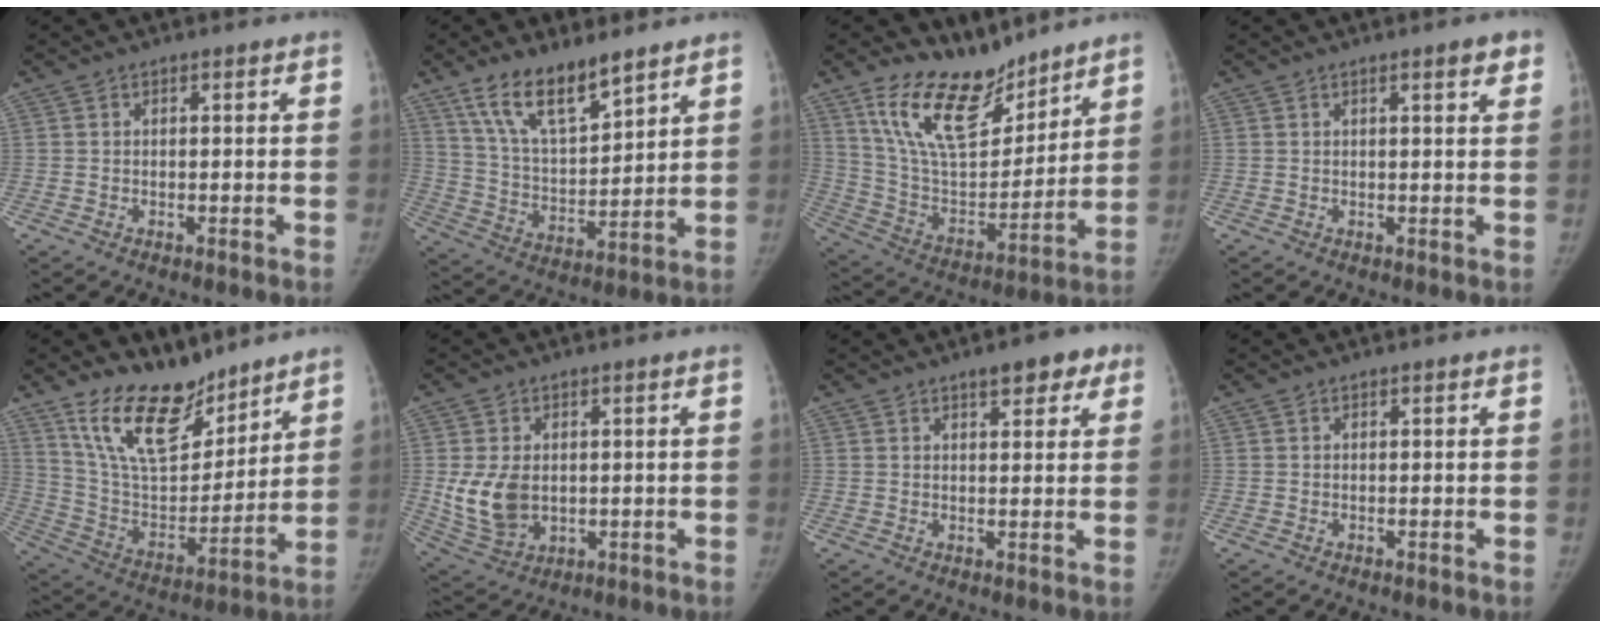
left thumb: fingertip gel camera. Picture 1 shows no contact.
{"total": 13.9, "force": [9.7, 5.0, 8.5], "torque": [-0.129, -0.057, 0.191]}
{"total": 18.5, "force": [13.8, 7.9, 9.4], "torque": [-0.122, -0.082, 0.262]}
{"total": 3.0, "force": [1.8, 0.4, 2.4], "torque": [-0.026, -0.007, 0.022]}
{"total": 18.8, "force": [13.8, 8.4, 9.5], "torque": [-0.121, -0.083, 0.259]}
{"total": 9.5, "force": [0.4, 6.8, 6.6], "torque": [-0.112, -0.011, 0.026]}
{"total": 6.0, "force": [3.5, 2.5, 4.2], "torque": [-0.031, -0.010, 0.040]}
{"total": 0.0}